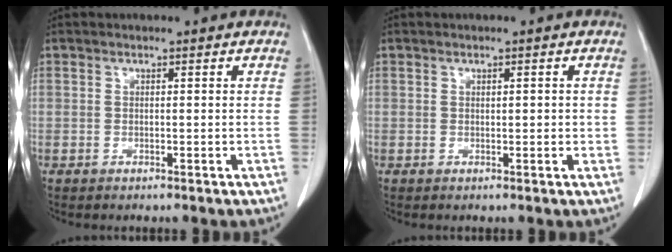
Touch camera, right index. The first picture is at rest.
{"total": 1.5, "force": [0.2, 0.7, 1.3], "torque": [-0.019, 0.000, 0.003]}